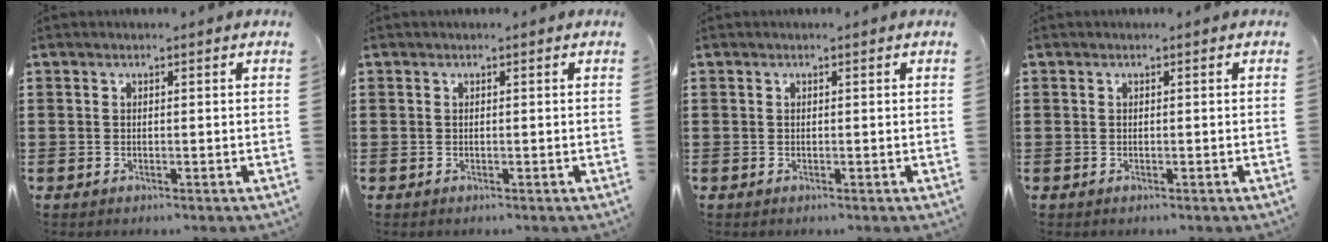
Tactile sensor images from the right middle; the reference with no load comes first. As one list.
[{"total": 0.0}, {"total": 0.0}, {"total": 0.0}]